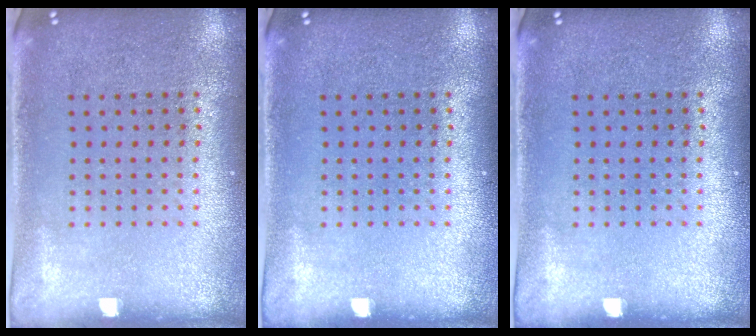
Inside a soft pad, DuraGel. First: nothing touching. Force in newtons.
{"total": 0.0}
{"total": 0.0}